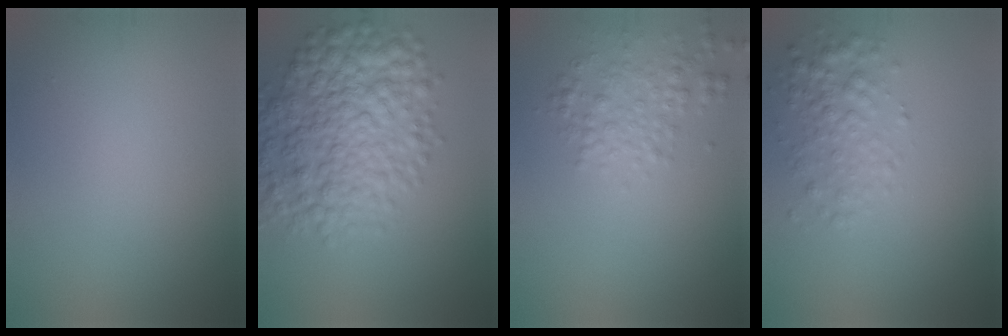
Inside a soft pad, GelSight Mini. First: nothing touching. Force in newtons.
{"total": 8.5, "press": 8.5, "slide": 0.1}
{"total": 2.7, "press": 2.7, "slide": 0.1}
{"total": 2.8, "press": 2.8, "slide": 0.1}